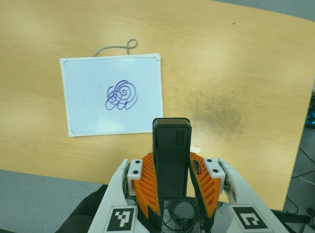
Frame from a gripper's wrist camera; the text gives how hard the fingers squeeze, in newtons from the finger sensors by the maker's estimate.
{"total": 4.8, "left": 3.3, "right": 6.2}